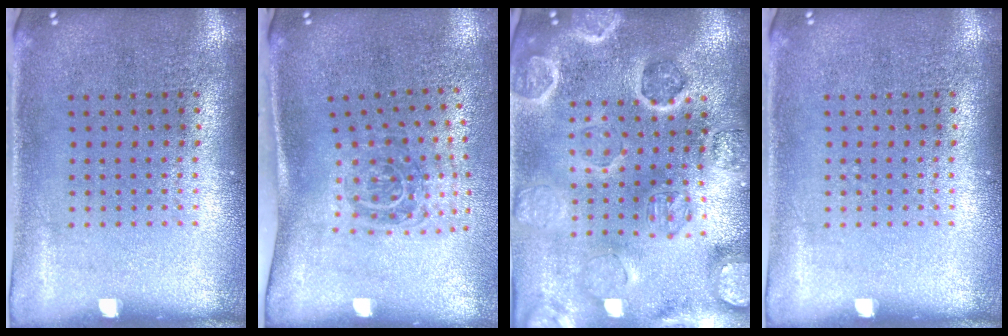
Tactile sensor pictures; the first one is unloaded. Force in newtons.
{"total": 1.9, "press": 1.2, "slide": 1.5}
{"total": 2.9, "press": 2.9, "slide": 0.3}
{"total": 0.0}